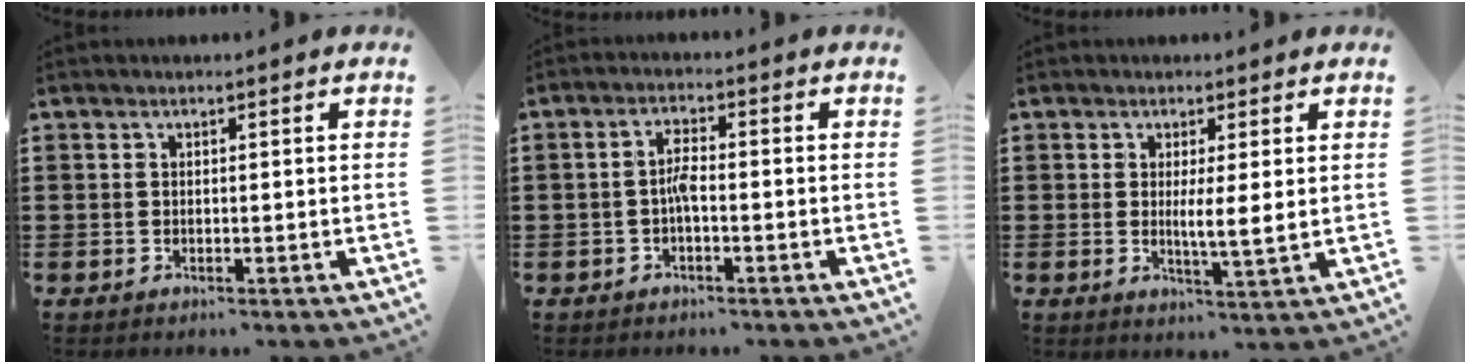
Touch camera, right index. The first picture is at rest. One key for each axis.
{"total": 2.8, "fx": -0.7, "fy": 0.7, "fz": 2.7, "tx": -0.058, "ty": 0.000, "tz": -0.015}
{"total": 3.4, "fx": 0.6, "fy": 0.1, "fz": 3.3, "tx": -0.060, "ty": -0.007, "tz": 0.006}